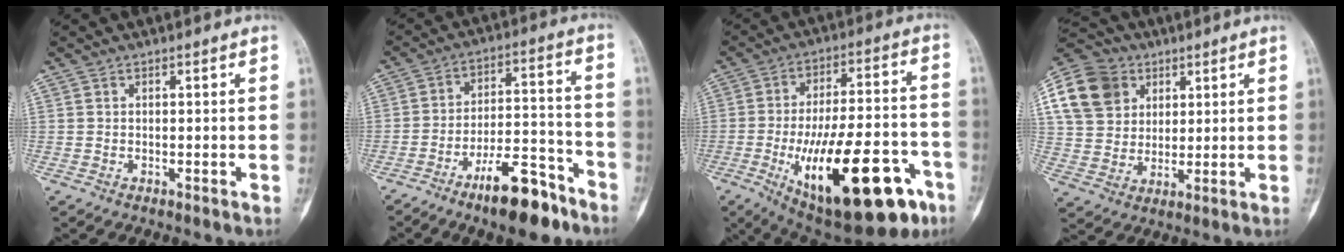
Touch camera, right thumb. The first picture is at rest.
{"total": 13.7, "force": [-9.3, 4.6, 8.9], "torque": [-0.124, 0.078, -0.154]}
{"total": 28.1, "force": [-11.5, 10.6, 23.4], "torque": [-0.329, 0.033, -0.156]}
{"total": 15.3, "force": [5.8, 12.3, 7.1], "torque": [-0.122, 0.008, 0.104]}